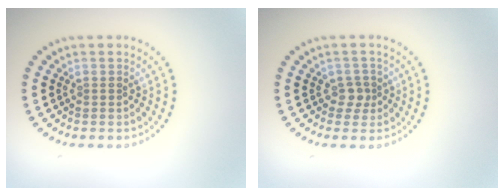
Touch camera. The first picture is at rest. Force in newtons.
{"total": 1.4, "press": 1.2, "slide": 0.8}